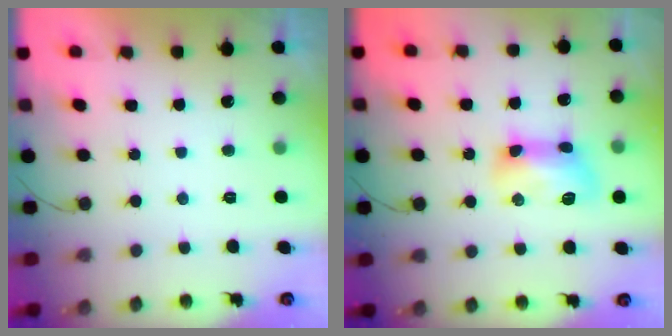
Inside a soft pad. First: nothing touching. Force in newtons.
{"total": 10.2, "press": 10.1, "slide": 1.2}